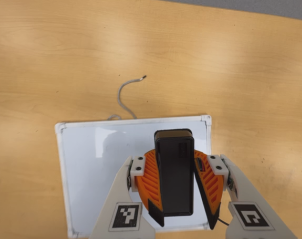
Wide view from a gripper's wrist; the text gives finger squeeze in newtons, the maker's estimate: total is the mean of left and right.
{"total": 9.8, "left": 9.4, "right": 10.1}